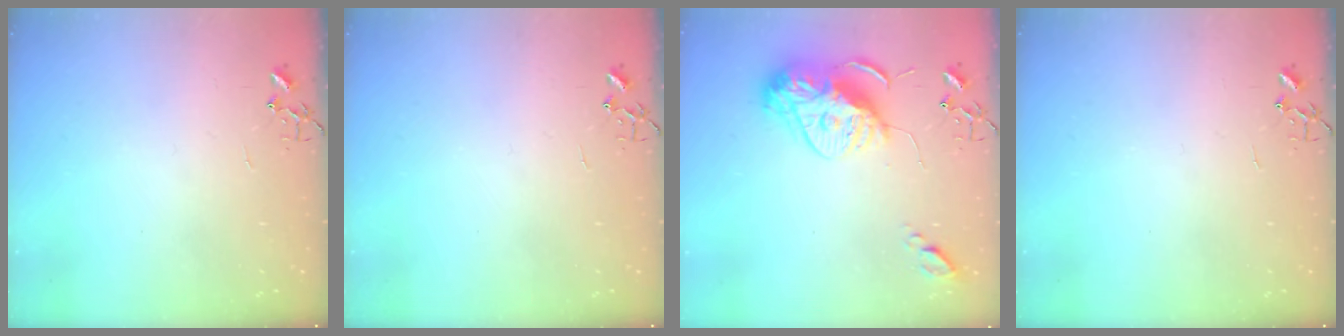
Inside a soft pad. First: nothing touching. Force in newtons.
{"total": 0.0}
{"total": 15.3, "press": 15.3, "slide": 1.3}
{"total": 0.0}